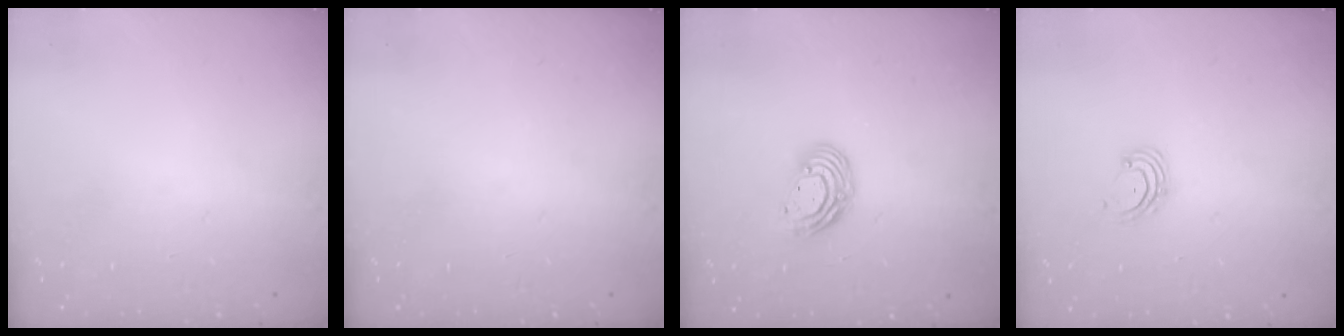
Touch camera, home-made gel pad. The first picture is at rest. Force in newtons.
{"total": 0.0}
{"total": 9.2, "press": 9.2, "slide": 0.6}
{"total": 2.5, "press": 2.4, "slide": 0.4}